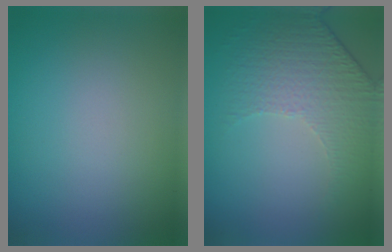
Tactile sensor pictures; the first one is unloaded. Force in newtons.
{"total": 4.8, "press": 3.2, "slide": 3.5}